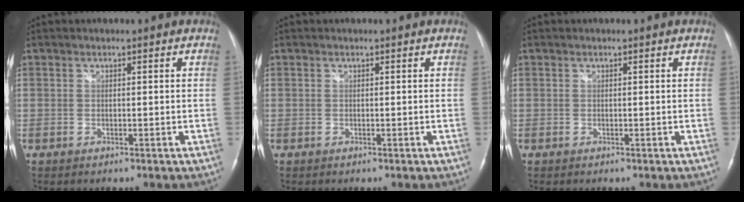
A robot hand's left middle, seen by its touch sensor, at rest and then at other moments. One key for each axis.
{"total": 0.0}
{"total": 0.0}